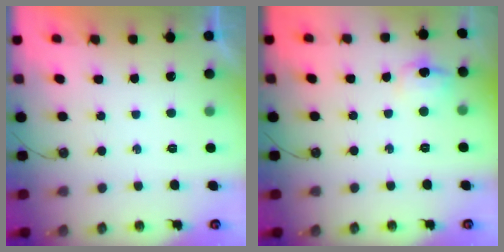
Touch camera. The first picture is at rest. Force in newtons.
{"total": 8.3, "press": 8.2, "slide": 0.8}